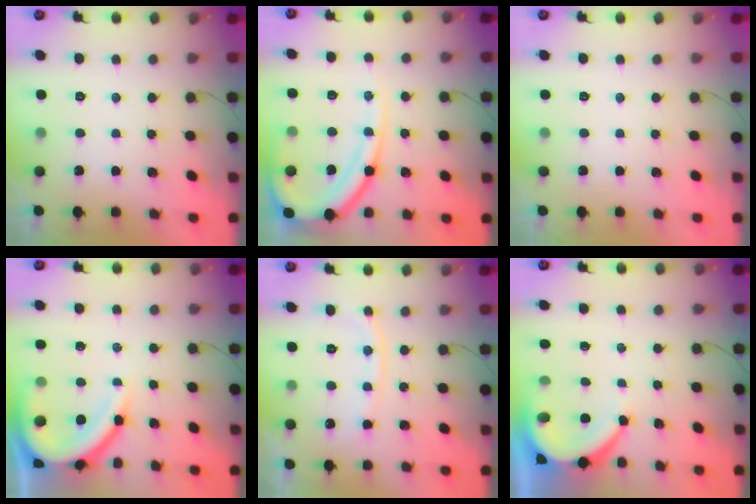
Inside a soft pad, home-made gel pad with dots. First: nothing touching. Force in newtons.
{"total": 15.2, "press": 15.1, "slide": 1.5}
{"total": 0.0}
{"total": 13.6, "press": 13.6, "slide": 1.2}
{"total": 9.8, "press": 9.8, "slide": 1.3}
{"total": 7.4, "press": 7.3, "slide": 1.0}